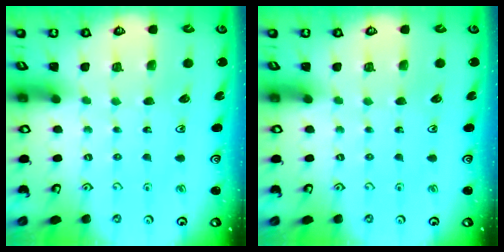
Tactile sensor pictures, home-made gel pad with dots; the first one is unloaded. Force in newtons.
{"total": 0.0}